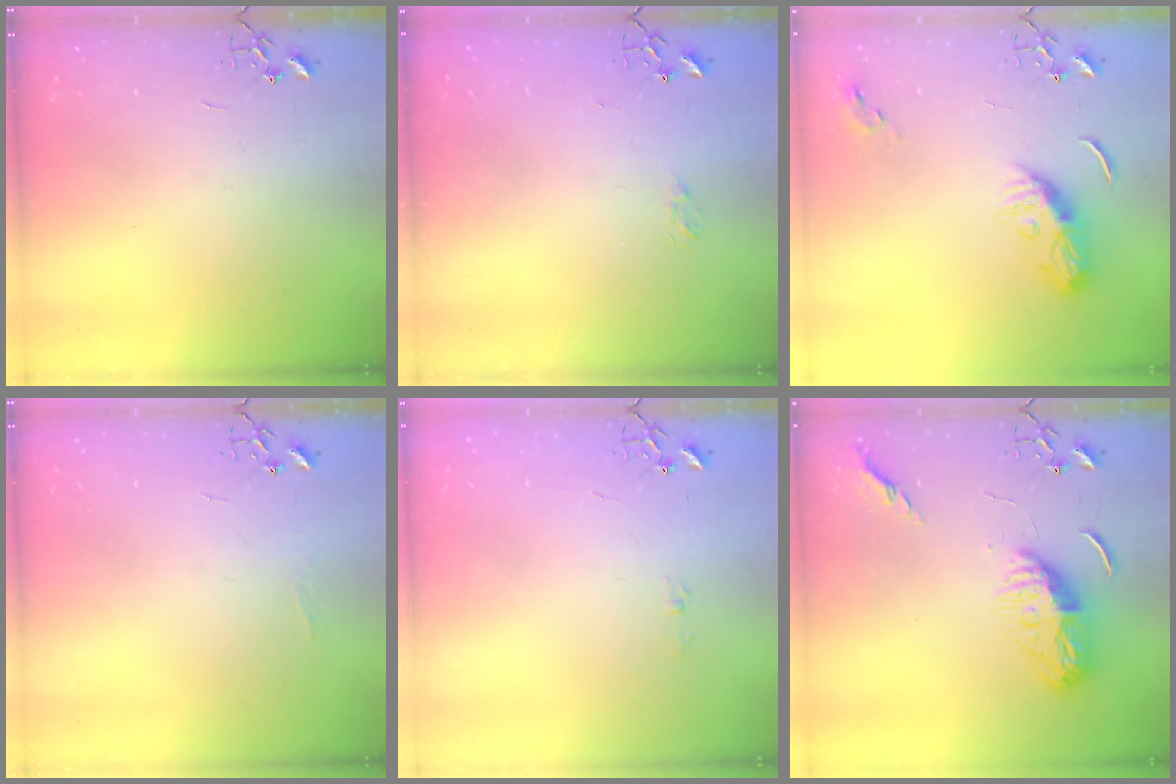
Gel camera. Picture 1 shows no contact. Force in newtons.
{"total": 5.1, "press": 5.1, "slide": 0.7}
{"total": 10.1, "press": 10.1, "slide": 0.1}
{"total": 4.4, "press": 4.4, "slide": 0.6}
{"total": 2.9, "press": 2.9, "slide": 0.5}
{"total": 11.1, "press": 11.1, "slide": 1.0}